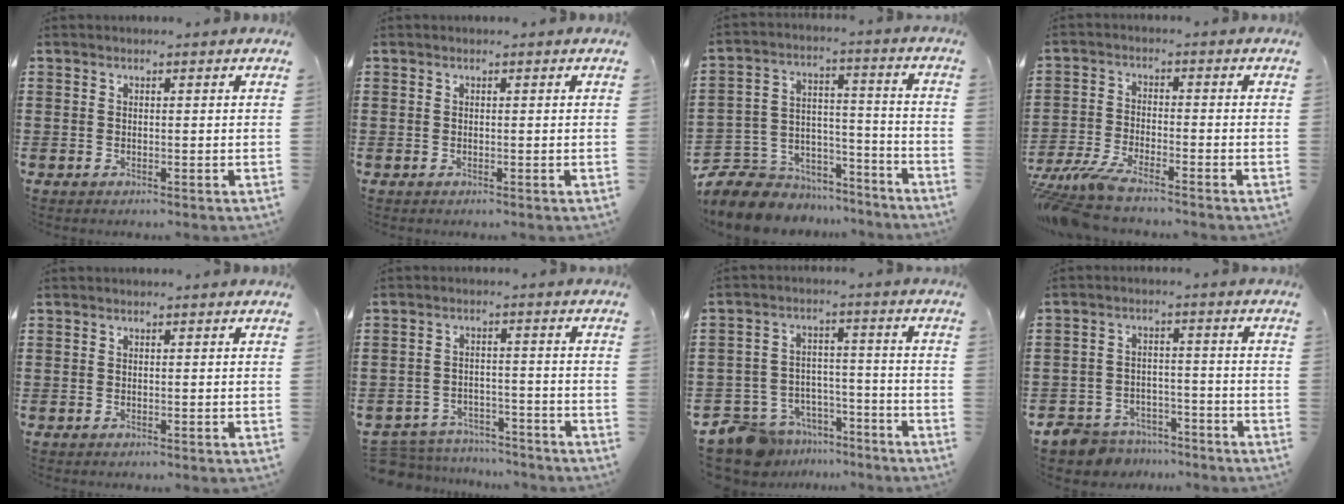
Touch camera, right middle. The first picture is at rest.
{"total": 0.0}
{"total": 8.3, "force": [-7.4, 3.7, 0.4], "torque": [-0.028, 0.012, -0.144]}
{"total": 5.5, "force": [-5.1, 0.3, 2.1], "torque": [-0.069, -0.017, -0.107]}
{"total": 0.0}
{"total": 4.8, "force": [-4.7, 0.9, 0.2], "torque": [-0.020, 0.005, -0.102]}
{"total": 9.7, "force": [-8.3, 4.2, 2.5], "torque": [-0.070, 0.029, -0.162]}
{"total": 5.7, "force": [-5.5, 1.7, 0.4], "torque": [-0.030, 0.010, -0.117]}